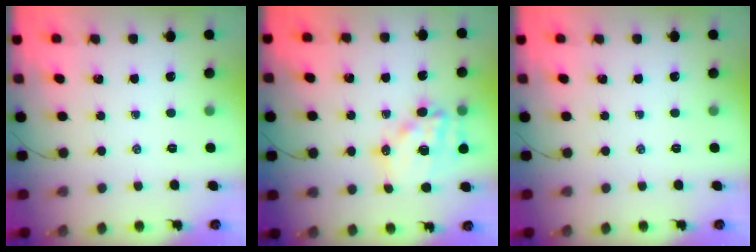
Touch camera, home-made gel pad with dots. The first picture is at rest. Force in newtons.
{"total": 14.0, "press": 13.6, "slide": 3.4}
{"total": 0.0}